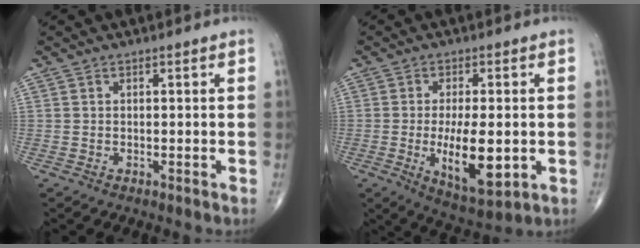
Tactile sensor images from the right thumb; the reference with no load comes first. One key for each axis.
{"total": 12.2, "fx": -1.8, "fy": 4.8, "fz": 11.0, "tx": -0.170, "ty": -0.019, "tz": -0.020}